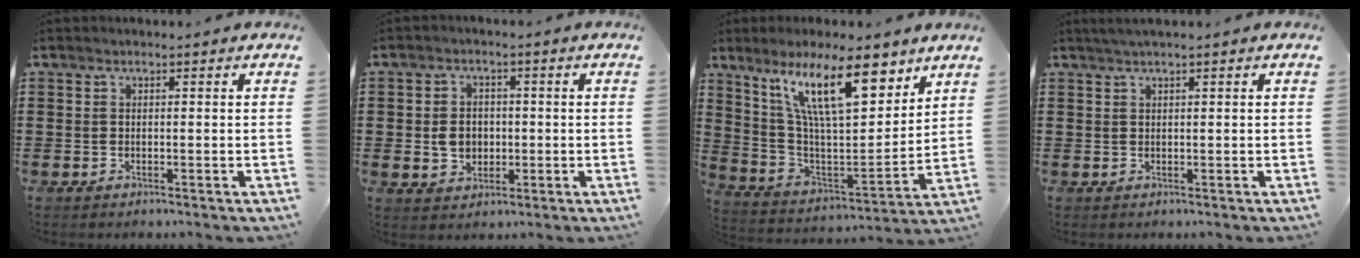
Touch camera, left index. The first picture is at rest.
{"total": 4.3, "force": [-0.3, 3.4, 2.5], "torque": [-0.048, 0.006, -0.009]}
{"total": 15.6, "force": [9.6, 4.1, 11.6], "torque": [-0.244, -0.032, 0.163]}
{"total": 1.0, "force": [0.6, -0.1, 0.7], "torque": [-0.012, 0.001, 0.012]}